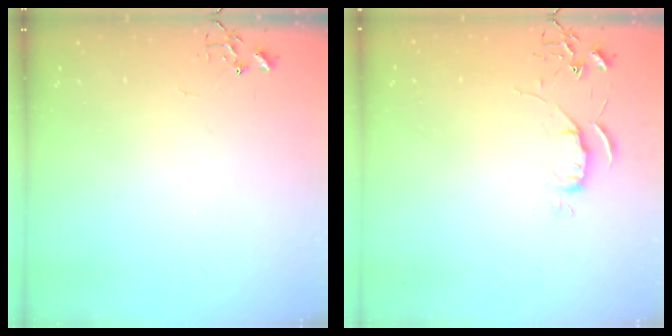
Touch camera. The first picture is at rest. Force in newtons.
{"total": 5.4, "press": 5.4, "slide": 0.7}